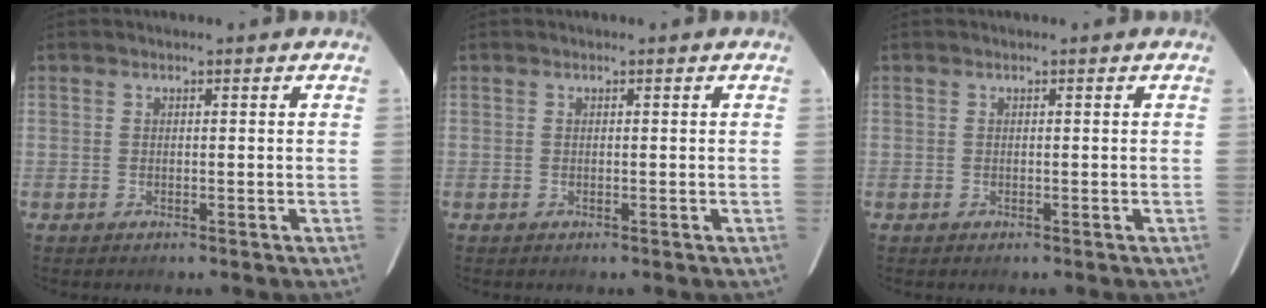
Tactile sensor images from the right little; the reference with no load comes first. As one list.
[{"total": 0.0}, {"total": 0.0}]